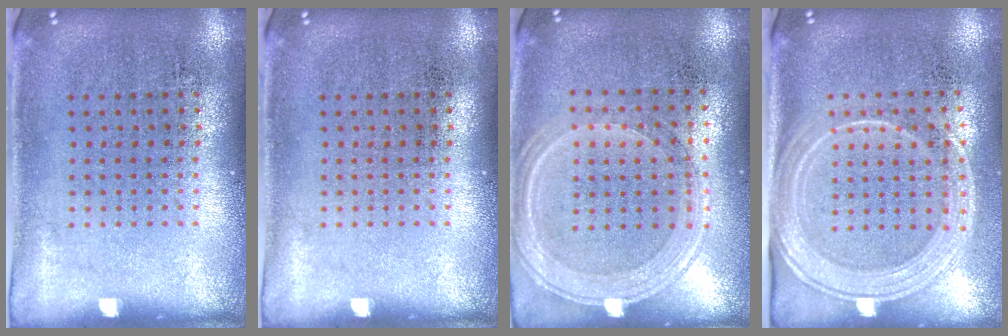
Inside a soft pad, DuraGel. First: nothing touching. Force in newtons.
{"total": 0.0}
{"total": 1.2, "press": 1.1, "slide": 0.2}
{"total": 2.1, "press": 1.8, "slide": 1.1}